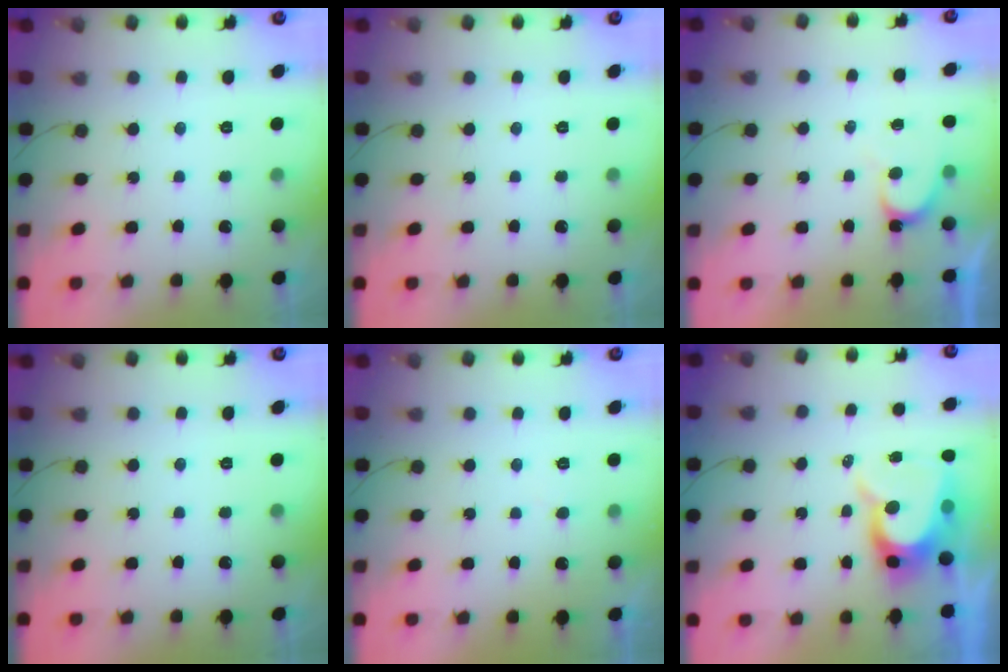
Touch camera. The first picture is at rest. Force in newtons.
{"total": 0.0}
{"total": 4.6, "press": 4.6, "slide": 0.4}
{"total": 0.0}
{"total": 4.0, "press": 4.0, "slide": 0.2}
{"total": 9.8, "press": 9.7, "slide": 0.7}